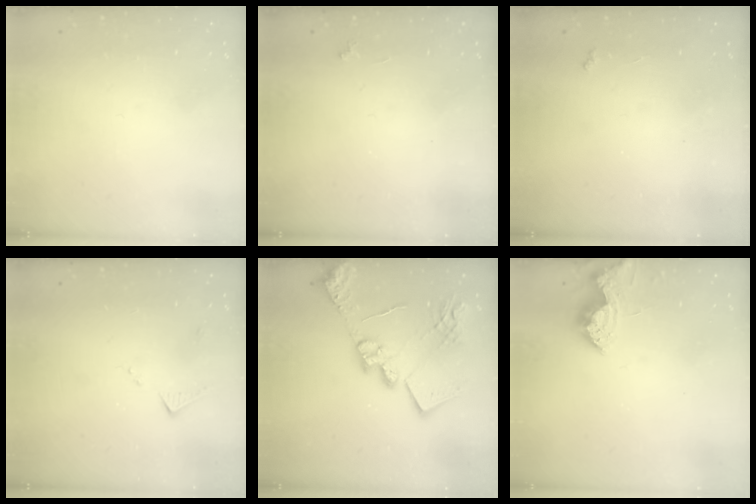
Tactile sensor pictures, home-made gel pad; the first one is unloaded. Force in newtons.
{"total": 2.3, "press": 2.3, "slide": 0.4}
{"total": 2.9, "press": 2.8, "slide": 0.5}
{"total": 6.0, "press": 6.0, "slide": 0.6}
{"total": 18.8, "press": 18.7, "slide": 1.7}
{"total": 7.6, "press": 7.6, "slide": 0.6}